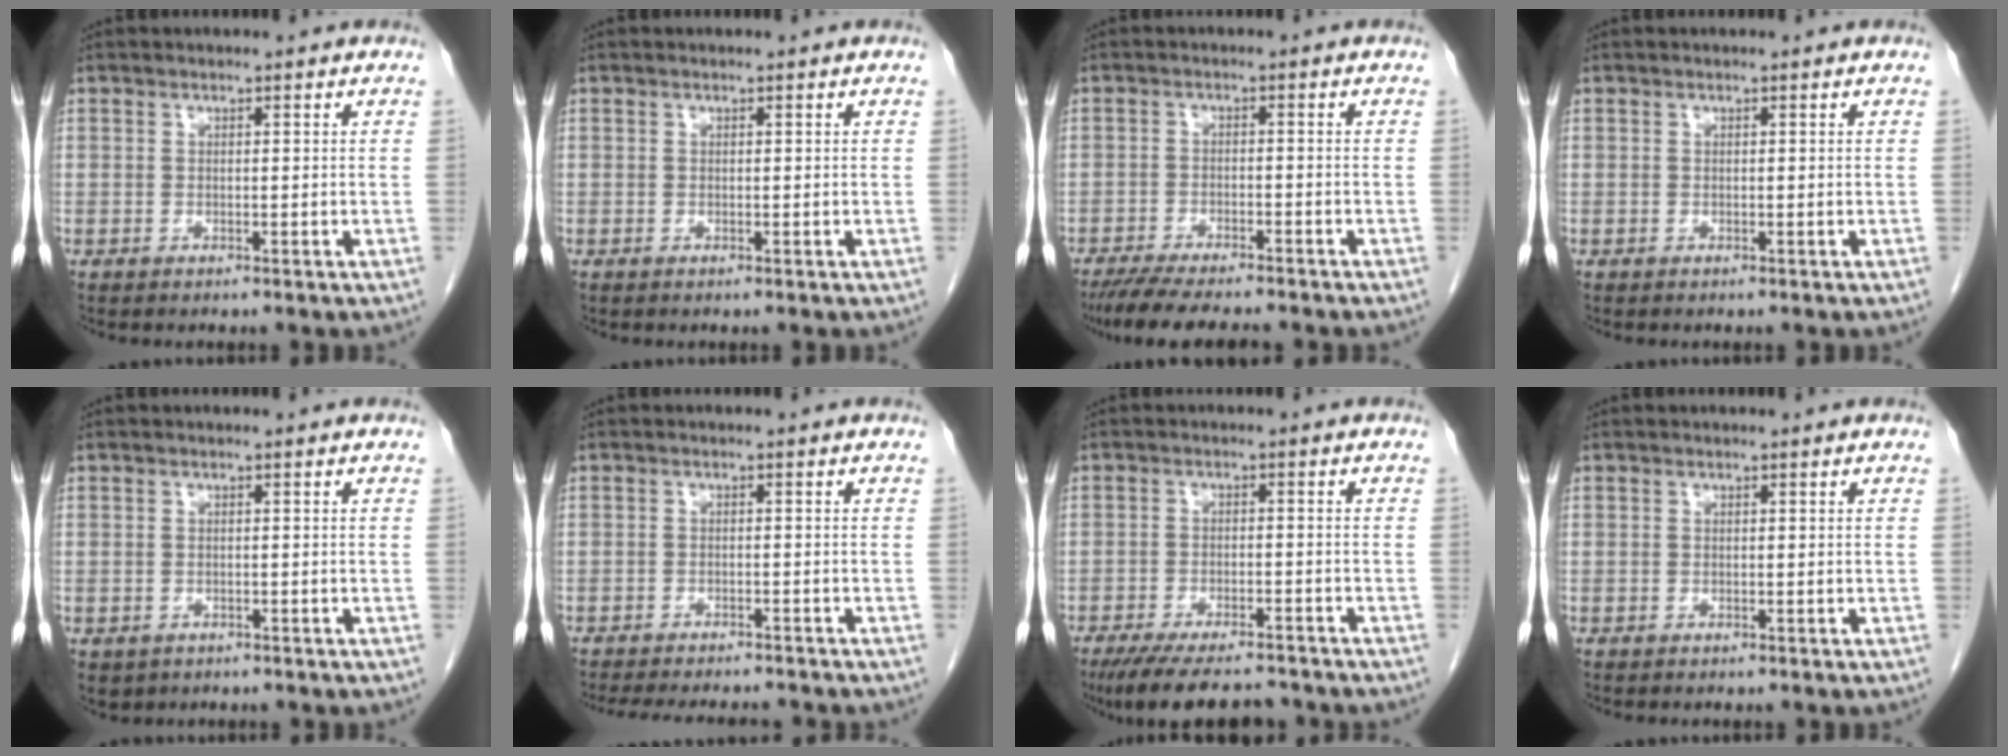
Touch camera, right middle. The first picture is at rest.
{"total": 0.0}
{"total": 10.4, "force": [-9.1, 1.4, 4.8], "torque": [-0.071, -0.016, -0.139]}
{"total": 0.0}
{"total": 2.3, "force": [-1.2, 1.9, 0.5], "torque": [-0.010, 0.001, -0.009]}
{"total": 11.1, "force": [-10.1, 2.2, 4.1], "torque": [-0.068, -0.006, -0.133]}
{"total": 11.6, "force": [-10.2, 2.4, 4.9], "torque": [-0.079, -0.008, -0.147]}
{"total": 0.0}